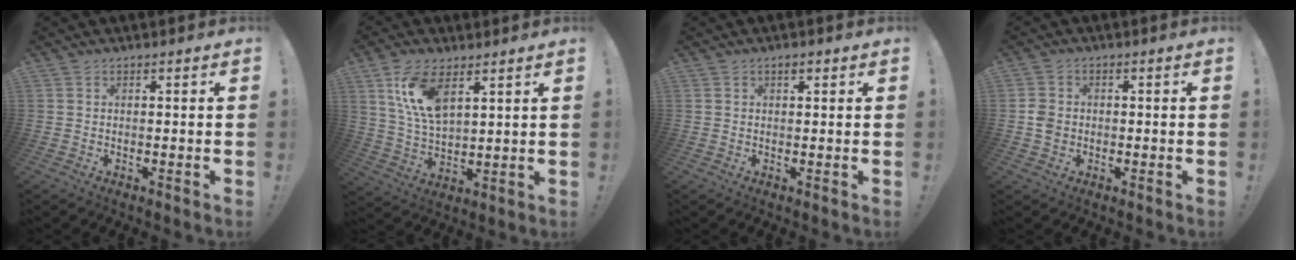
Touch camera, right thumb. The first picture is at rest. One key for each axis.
{"total": 11.6, "fx": 6.4, "fy": 5.3, "fz": 8.0, "tx": -0.165, "ty": -0.018, "tz": 0.117}
{"total": 1.5, "fx": 0.9, "fy": 0.6, "fz": 1.0, "tx": -0.019, "ty": 0.001, "tz": 0.016}
{"total": 3.8, "fx": -0.7, "fy": 3.3, "fz": 1.8, "tx": -0.032, "ty": 0.007, "tz": -0.011}